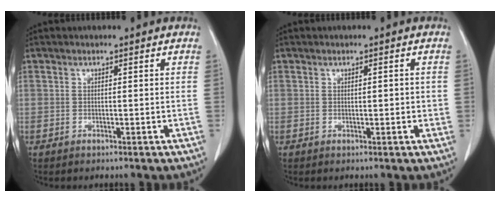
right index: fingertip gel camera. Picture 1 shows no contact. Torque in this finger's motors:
{"motor_torque": [-0.09, -0.04, -0.05, -0.01]}